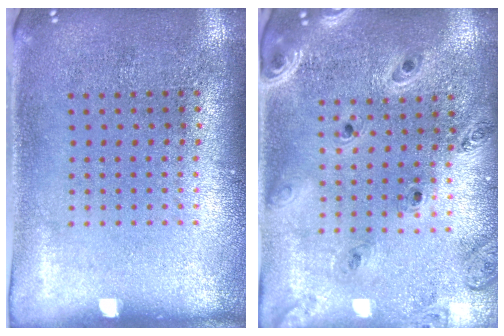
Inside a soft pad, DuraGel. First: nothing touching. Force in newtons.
{"total": 1.3, "press": 1.3, "slide": 0.2}